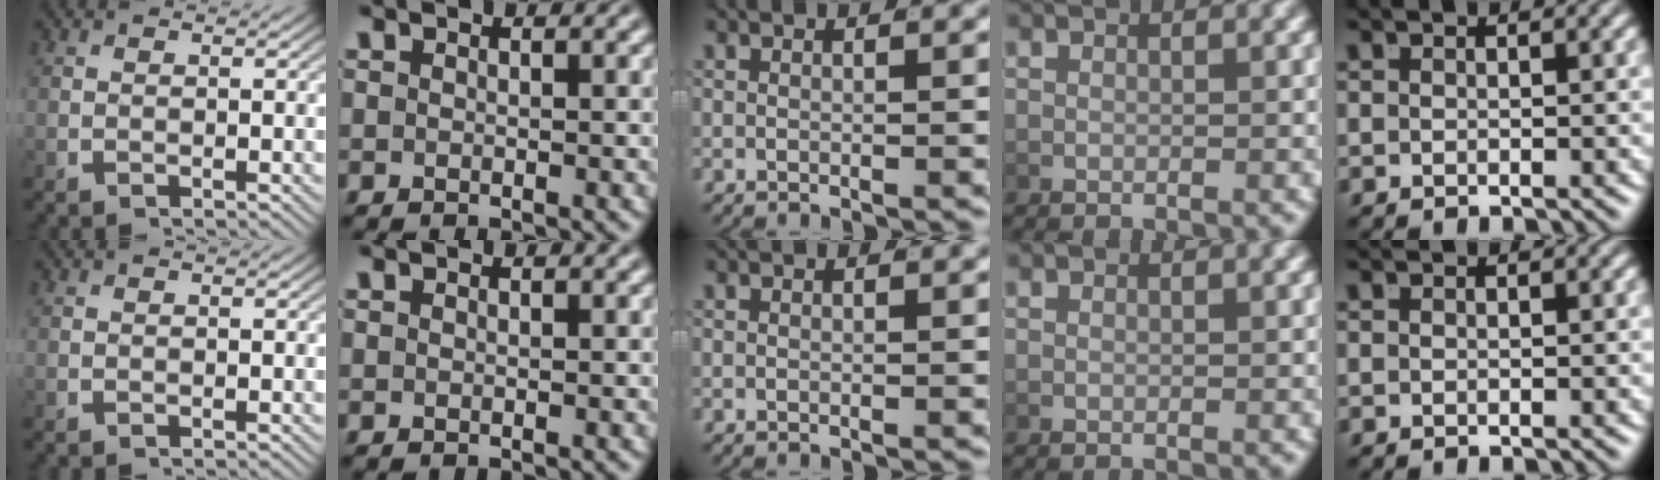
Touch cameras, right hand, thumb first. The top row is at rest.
{}